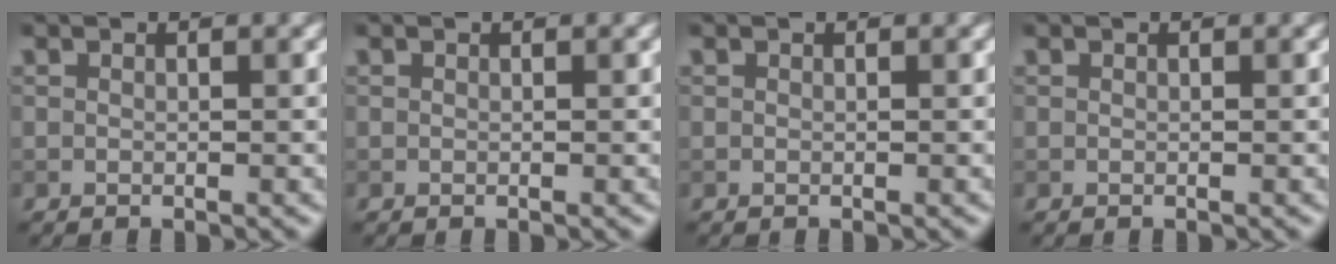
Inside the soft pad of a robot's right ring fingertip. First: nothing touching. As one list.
[{"total": 0.0}, {"total": 0.0}, {"total": 0.0}]